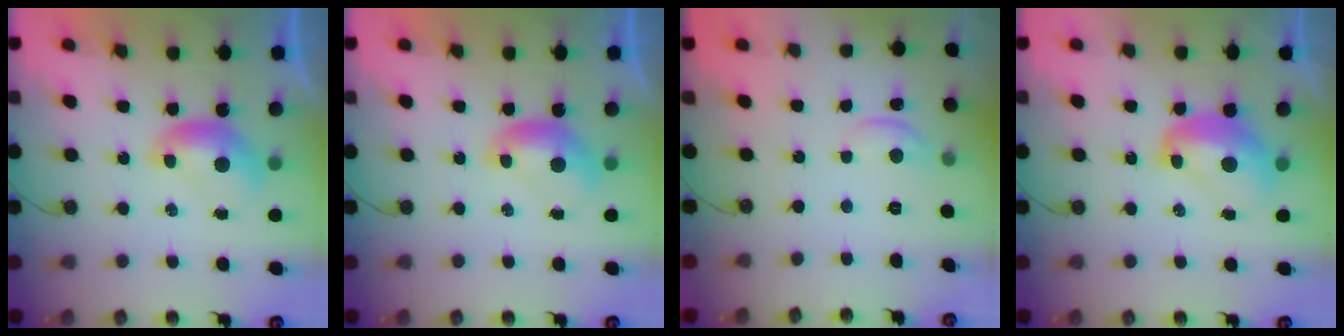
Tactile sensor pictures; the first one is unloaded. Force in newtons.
{"total": 0.0}
{"total": 0.9, "press": 0.8, "slide": 0.3}
{"total": 3.0, "press": 2.9, "slide": 0.5}